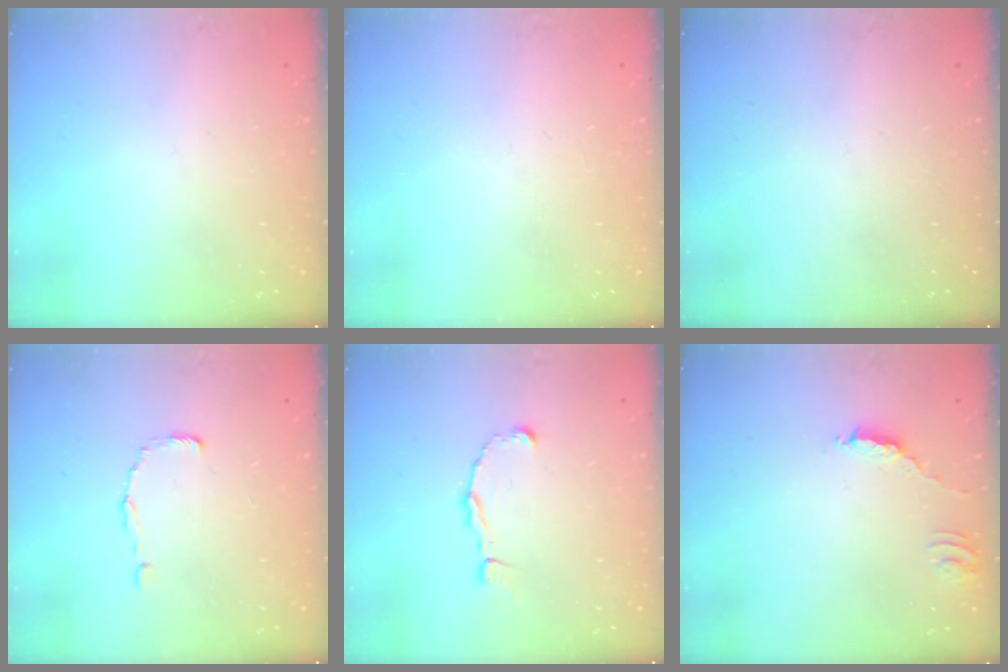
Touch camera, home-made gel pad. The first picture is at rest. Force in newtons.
{"total": 0.0}
{"total": 0.0}
{"total": 0.6, "press": 0.6, "slide": 0.0}
{"total": 2.5, "press": 2.5, "slide": 0.2}
{"total": 3.2, "press": 3.2, "slide": 0.2}